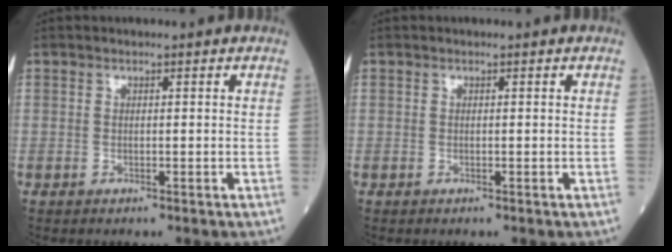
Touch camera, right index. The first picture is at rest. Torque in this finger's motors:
{"motor_torque": [0.05, 0.05, 0.00, 0.00]}